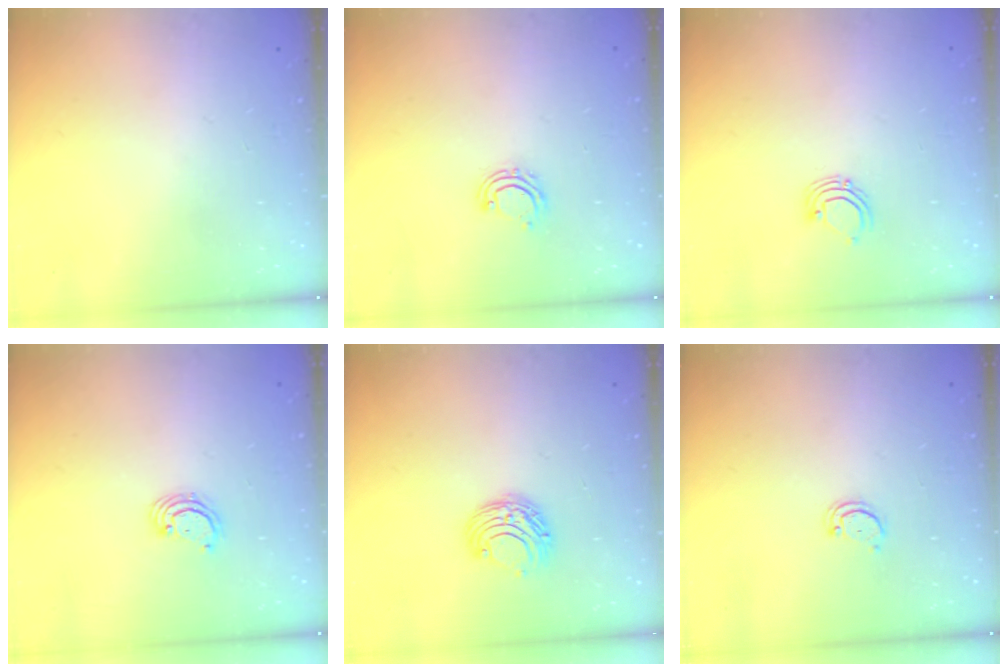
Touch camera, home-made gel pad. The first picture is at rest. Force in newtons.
{"total": 6.5, "press": 6.5, "slide": 0.4}
{"total": 3.8, "press": 3.8, "slide": 0.3}
{"total": 3.3, "press": 3.3, "slide": 0.3}
{"total": 7.6, "press": 7.6, "slide": 0.6}
{"total": 2.2, "press": 2.2, "slide": 0.4}